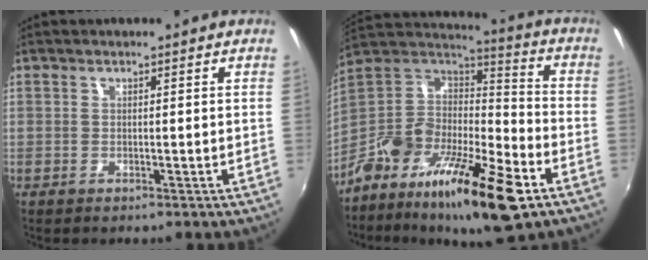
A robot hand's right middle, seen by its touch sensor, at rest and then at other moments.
{"total": 24.6, "force": [-13.9, 7.5, 18.8], "torque": [-0.331, -0.022, -0.245]}